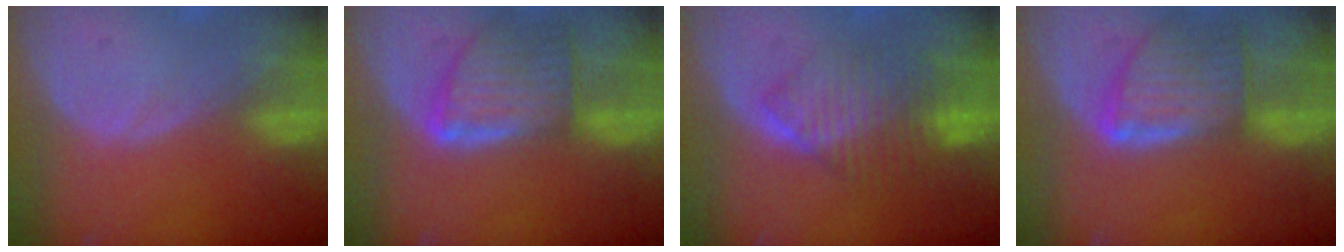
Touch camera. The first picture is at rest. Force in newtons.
{"total": 8.2, "press": 7.4, "slide": 3.4}
{"total": 7.5, "press": 7.3, "slide": 1.6}
{"total": 8.2, "press": 7.4, "slide": 3.4}